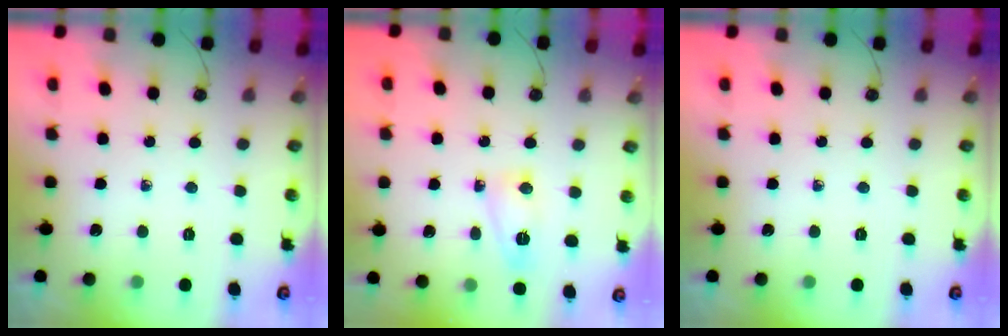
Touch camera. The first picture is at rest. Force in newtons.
{"total": 5.1, "press": 5.0, "slide": 0.8}
{"total": 0.0}